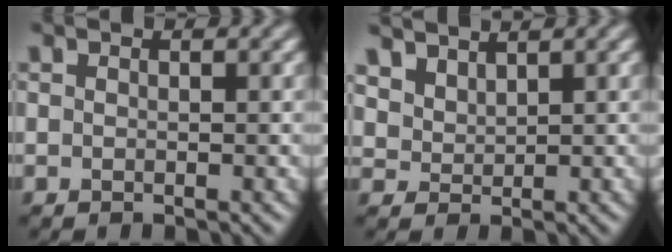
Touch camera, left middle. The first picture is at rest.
{"total": 3.9, "force": [3.3, 1.6, 1.0], "torque": [-0.042, -0.004, 0.082]}